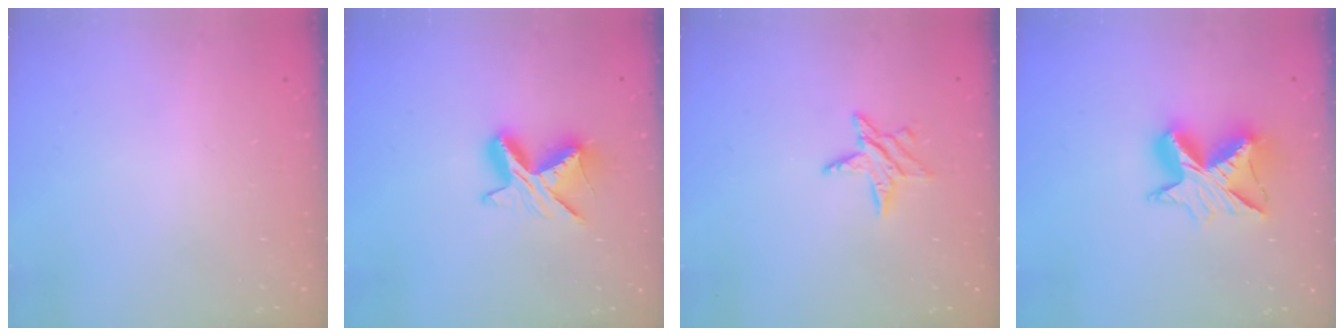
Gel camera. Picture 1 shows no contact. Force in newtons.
{"total": 8.7, "press": 8.7, "slide": 0.2}
{"total": 5.9, "press": 5.9, "slide": 0.1}
{"total": 11.7, "press": 11.7, "slide": 0.8}